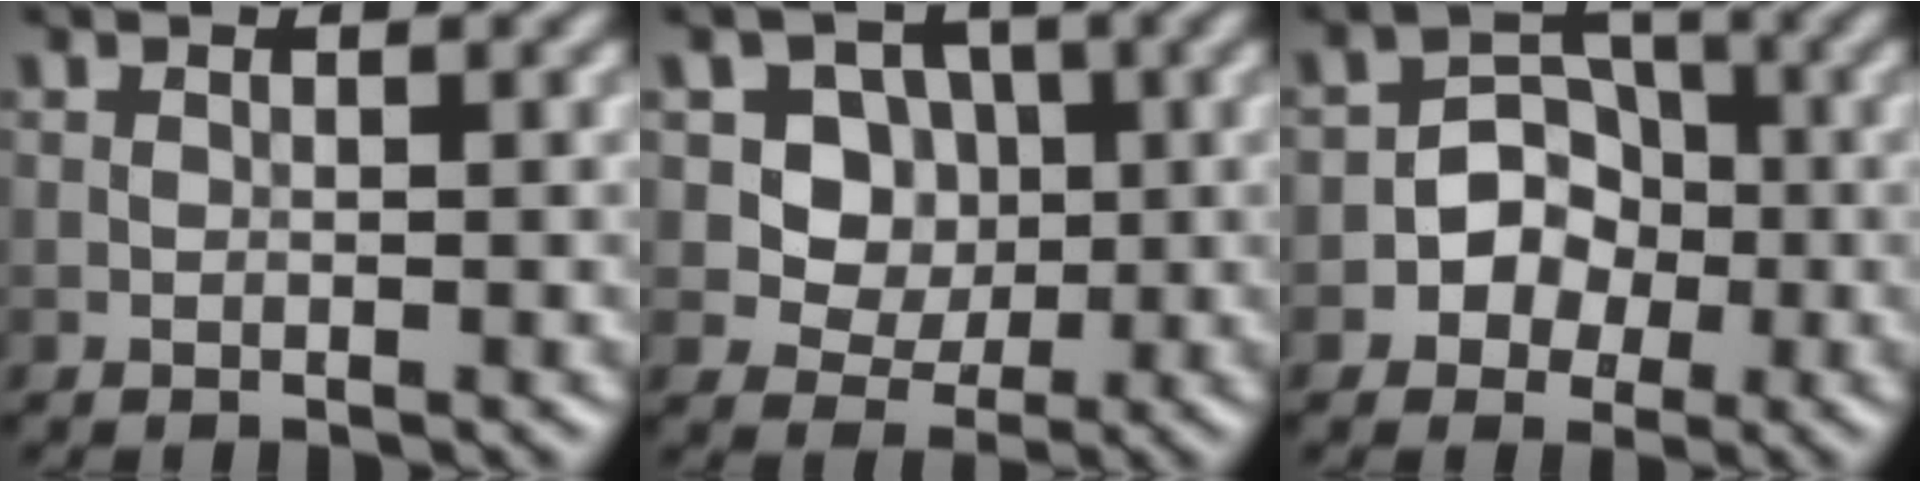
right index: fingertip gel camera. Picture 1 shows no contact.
{"total": 6.0, "force": [1.3, 5.3, 2.5], "torque": [-0.036, 0.003, 0.022]}
{"total": 4.0, "force": [-1.3, 3.5, 1.6], "torque": [0.012, 0.011, -0.039]}